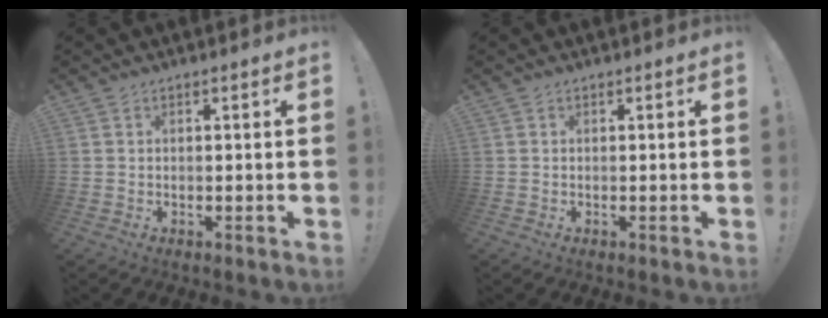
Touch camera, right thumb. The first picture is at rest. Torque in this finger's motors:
{"motor_torque": [0.03, 0.01, -0.25, 0.34, 0.02]}